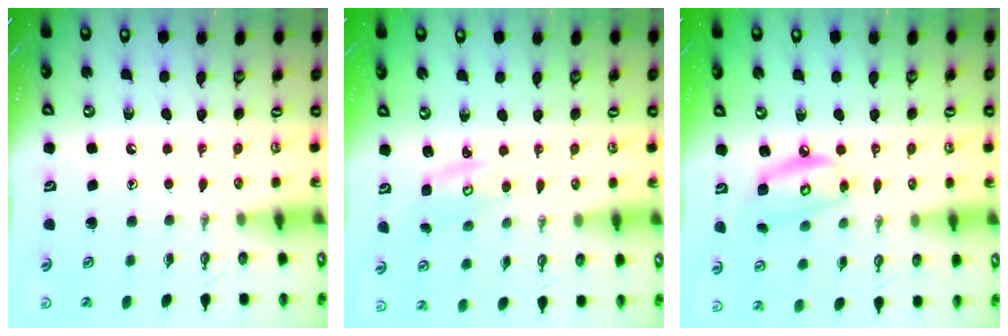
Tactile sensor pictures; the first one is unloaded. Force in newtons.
{"total": 2.8, "press": 2.8, "slide": 0.3}
{"total": 8.6, "press": 8.5, "slide": 0.7}